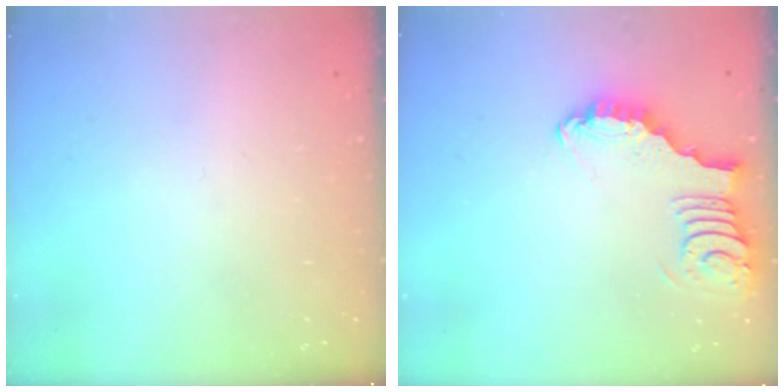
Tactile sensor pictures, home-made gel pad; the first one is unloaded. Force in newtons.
{"total": 3.0, "press": 2.9, "slide": 0.3}